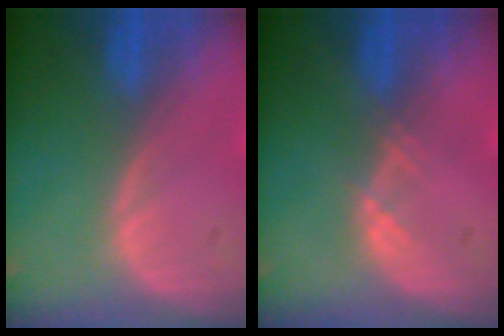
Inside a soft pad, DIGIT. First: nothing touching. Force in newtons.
{"total": 1.3, "press": 1.1, "slide": 0.7}